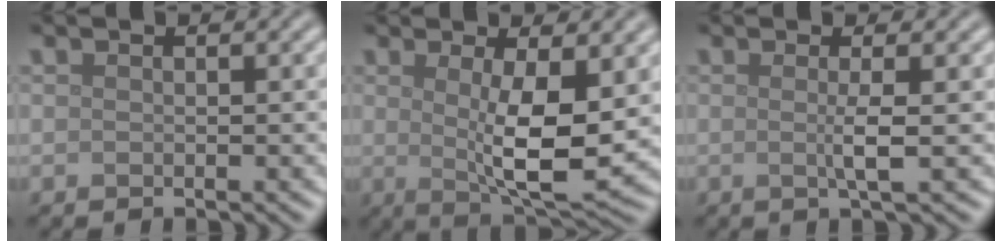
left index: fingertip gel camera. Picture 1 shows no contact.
{"total": 6.8, "force": [0.5, 1.8, 6.5], "torque": [-0.108, -0.015, 0.015]}
{"total": 2.1, "force": [0.0, 0.3, 2.1], "torque": [-0.039, -0.003, -0.006]}